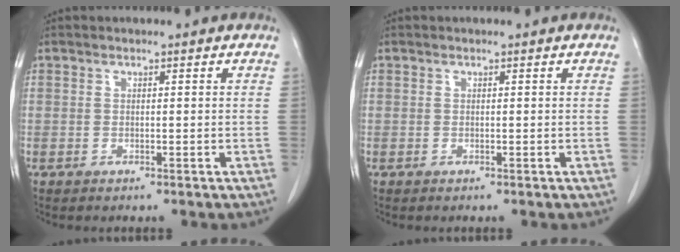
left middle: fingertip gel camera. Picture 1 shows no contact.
{"total": 0.0}